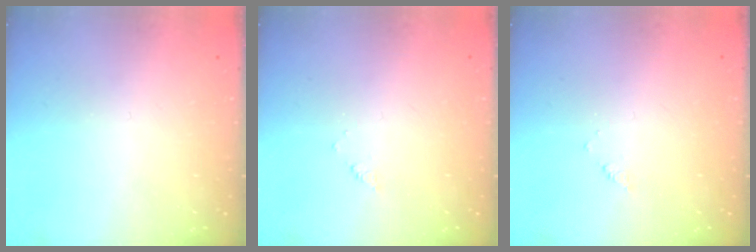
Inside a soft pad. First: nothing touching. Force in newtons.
{"total": 1.7, "press": 1.6, "slide": 0.3}
{"total": 1.7, "press": 1.6, "slide": 0.3}